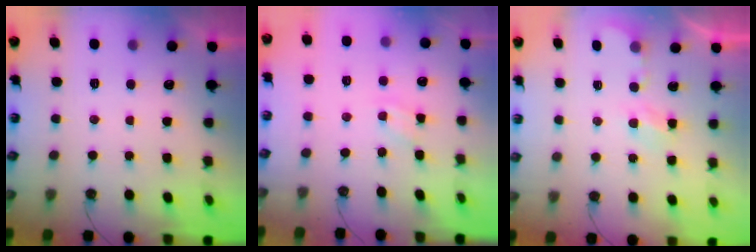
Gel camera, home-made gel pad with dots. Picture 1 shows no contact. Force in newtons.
{"total": 2.8, "press": 2.8, "slide": 0.4}
{"total": 3.6, "press": 3.5, "slide": 0.6}